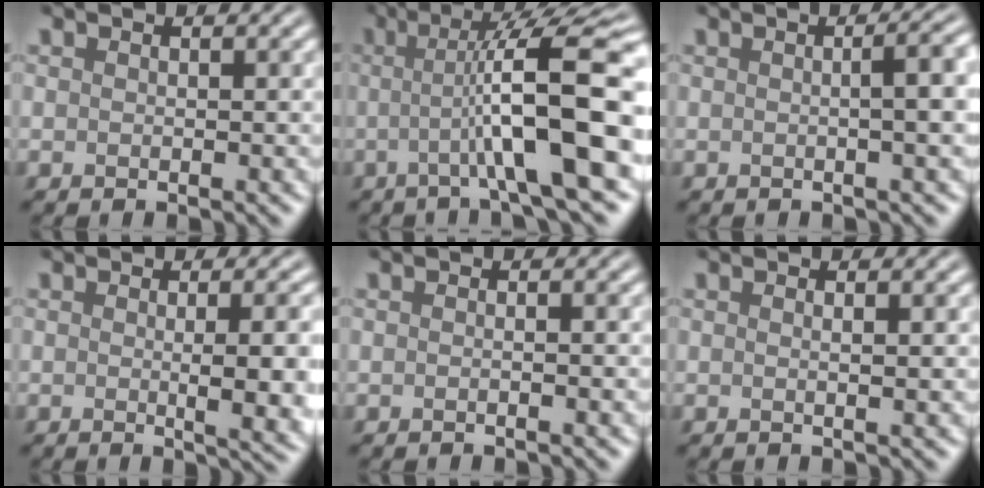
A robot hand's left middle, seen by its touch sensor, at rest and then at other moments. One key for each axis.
{"total": 10.8, "fx": -0.7, "fy": 1.9, "fz": 10.6, "tx": -0.132, "ty": 0.015, "tz": -0.021}
{"total": 4.8, "fx": 0.3, "fy": 1.5, "fz": 4.5, "tx": -0.033, "ty": 0.022, "tz": 0.000}
{"total": 7.3, "fx": -0.2, "fy": 2.3, "fz": 6.9, "tx": -0.066, "ty": -0.001, "tz": 0.000}
{"total": 1.2, "fx": 0.1, "fy": 0.7, "fz": 1.0, "tx": 0.003, "ty": -0.011, "tz": -0.015}
{"total": 1.1, "fx": 0.2, "fy": 0.4, "fz": 1.0, "tx": -0.010, "ty": 0.002, "tz": -0.006}